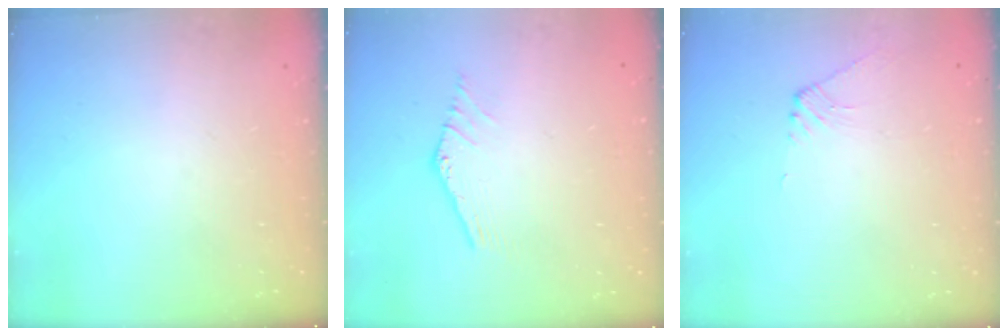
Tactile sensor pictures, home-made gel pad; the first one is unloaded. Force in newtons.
{"total": 1.4, "press": 1.3, "slide": 0.1}
{"total": 2.1, "press": 2.1, "slide": 0.5}